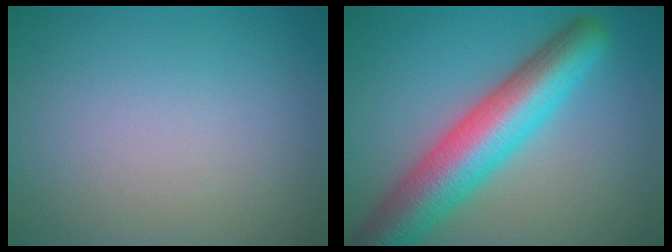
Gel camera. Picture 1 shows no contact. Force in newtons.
{"total": 9.1, "press": 9.1, "slide": 0.5}